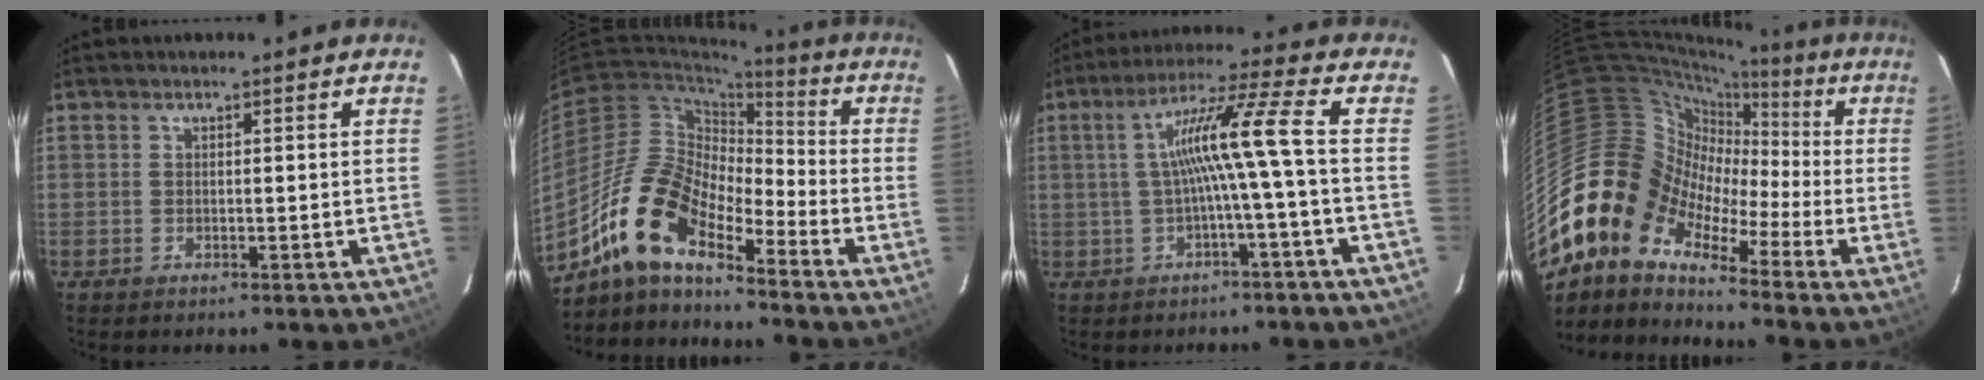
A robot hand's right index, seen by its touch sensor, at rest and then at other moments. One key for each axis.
{"total": 13.9, "fx": -10.6, "fy": 4.6, "fz": 7.8, "tx": -0.137, "ty": 0.011, "tz": -0.218}
{"total": 9.2, "fx": -1.3, "fy": -1.7, "fz": 9.0, "tx": -0.170, "ty": 0.011, "tz": -0.014}
{"total": 12.7, "fx": -8.2, "fy": 8.8, "fz": 4.4, "tx": -0.082, "ty": 0.025, "tz": -0.181}